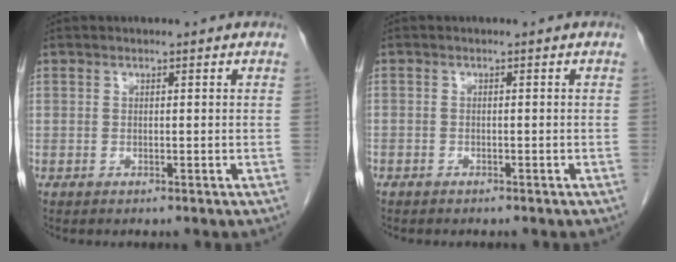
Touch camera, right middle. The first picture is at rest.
{"total": 0.9, "force": [-0.7, 0.5, 0.2], "torque": [-0.004, 0.002, -0.010]}